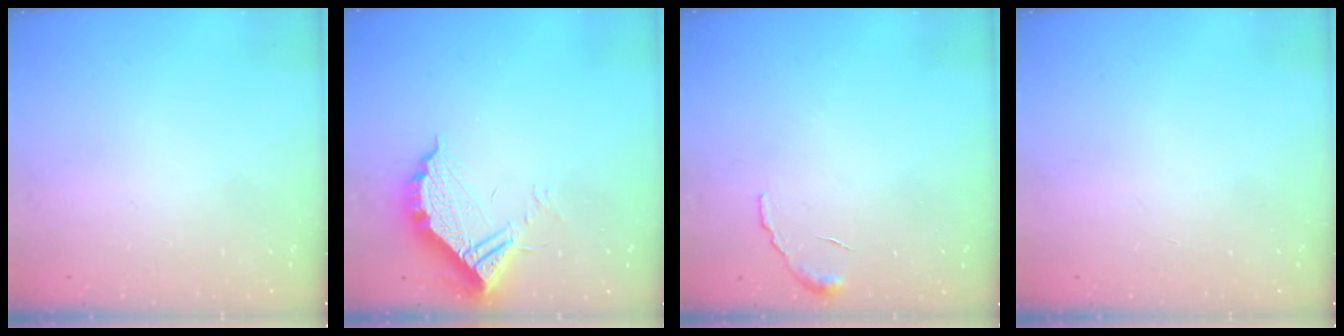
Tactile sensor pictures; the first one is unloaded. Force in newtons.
{"total": 11.1, "press": 11.1, "slide": 1.0}
{"total": 5.0, "press": 5.0, "slide": 0.2}
{"total": 0.0}